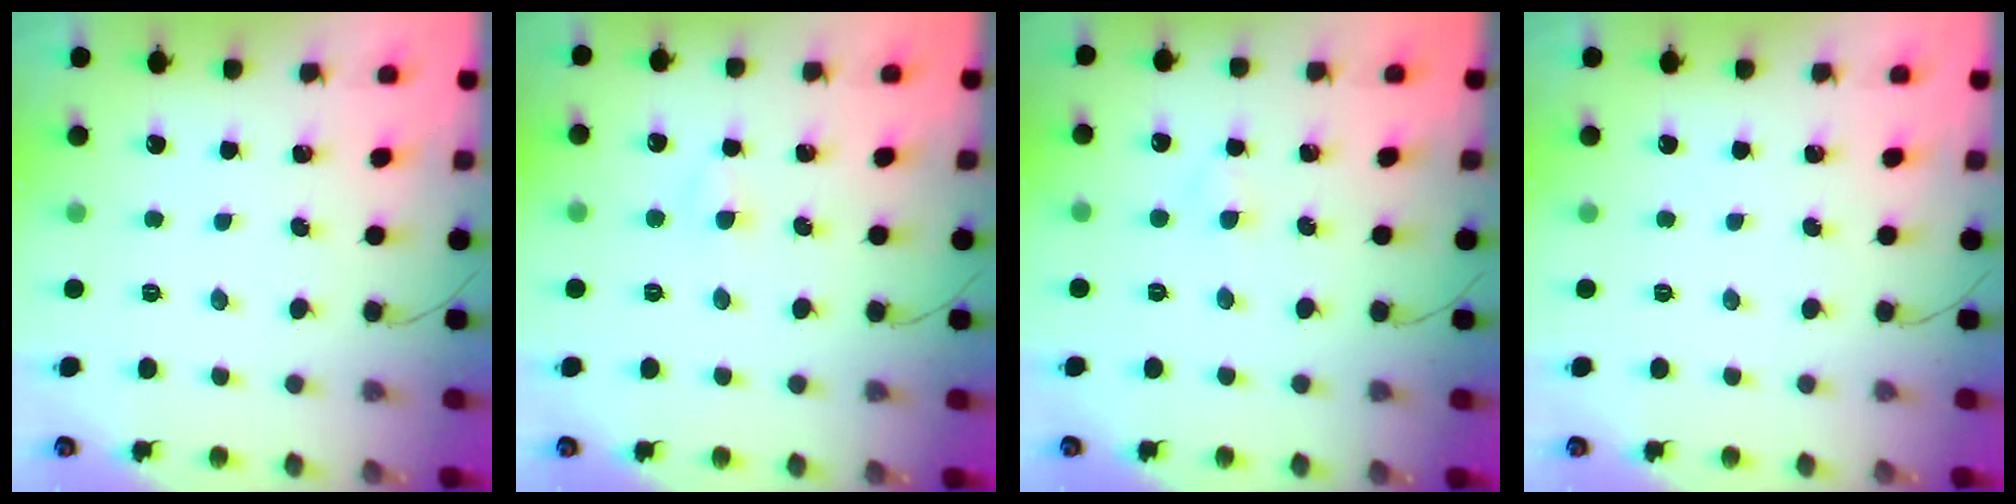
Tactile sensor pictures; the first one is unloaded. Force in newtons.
{"total": 2.7, "press": 2.5, "slide": 0.9}
{"total": 1.8, "press": 1.5, "slide": 0.9}
{"total": 0.0}